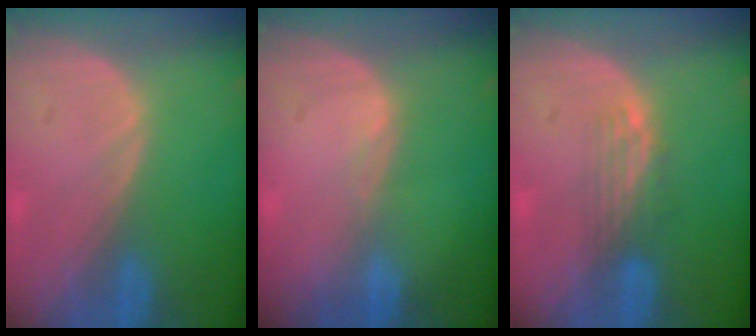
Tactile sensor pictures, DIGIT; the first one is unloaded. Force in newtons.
{"total": 0.6, "press": 0.5, "slide": 0.4}
{"total": 3.3, "press": 2.8, "slide": 1.7}